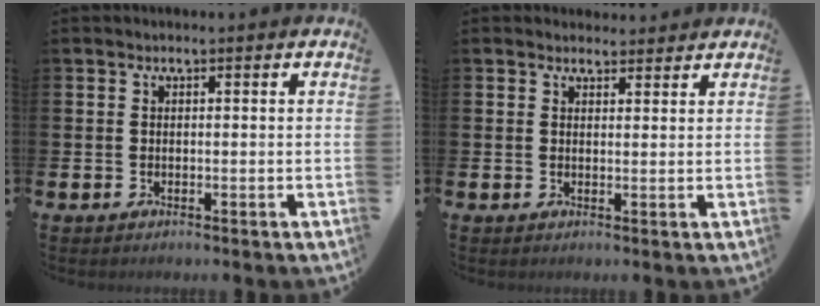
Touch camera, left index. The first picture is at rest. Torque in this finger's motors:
{"motor_torque": [0.72, -1.05, 0.02, 0.01]}